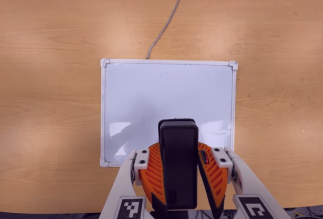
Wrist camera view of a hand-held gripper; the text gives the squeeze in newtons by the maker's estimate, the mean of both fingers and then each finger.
{"total": 7.9, "left": 7.7, "right": 8.1}